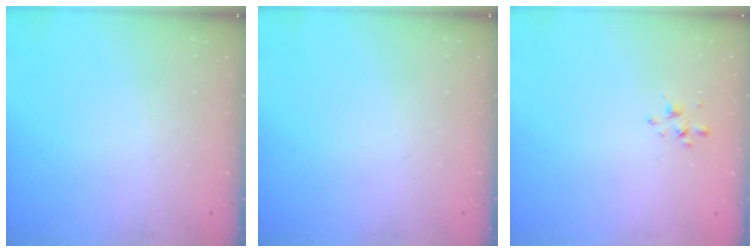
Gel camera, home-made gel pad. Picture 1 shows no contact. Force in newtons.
{"total": 0.0}
{"total": 2.7, "press": 2.5, "slide": 0.9}